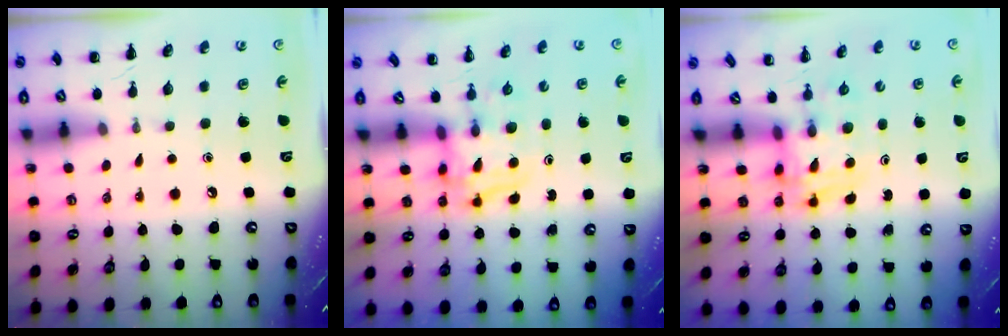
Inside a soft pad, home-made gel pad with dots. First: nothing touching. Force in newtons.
{"total": 3.4, "press": 3.4, "slide": 0.6}
{"total": 3.5, "press": 3.5, "slide": 0.6}